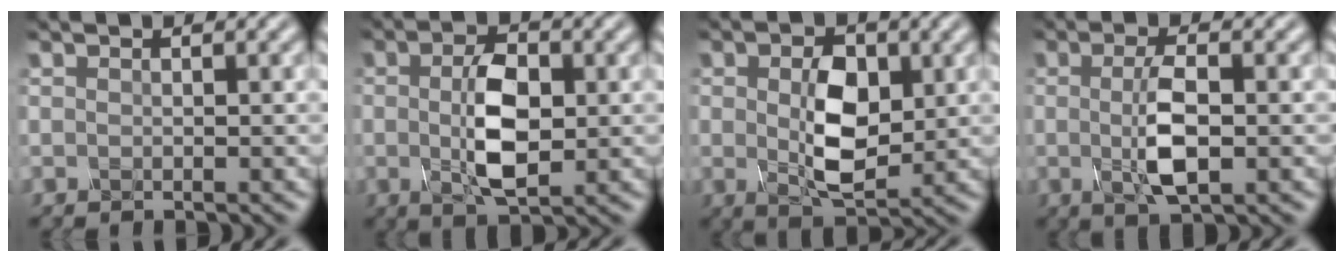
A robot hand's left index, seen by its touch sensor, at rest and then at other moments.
{"total": 5.1, "force": [0.0, 2.3, 4.5], "torque": [-0.095, 0.001, 0.001]}
{"total": 5.5, "force": [0.4, 3.1, 4.6], "torque": [-0.089, 0.000, 0.010]}
{"total": 3.8, "force": [0.0, 1.0, 3.6], "torque": [-0.078, 0.000, -0.001]}